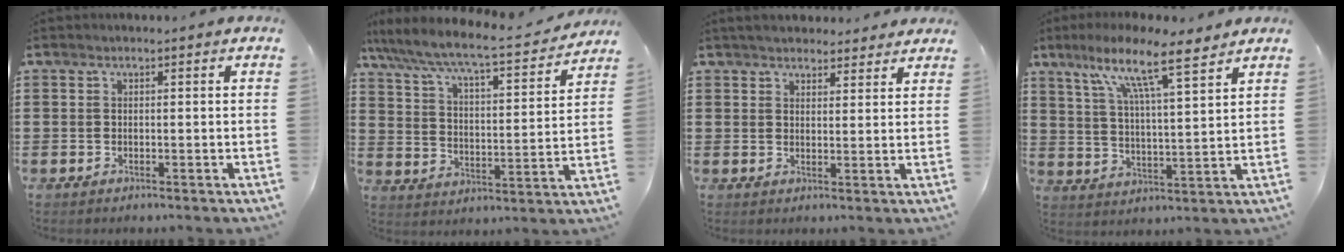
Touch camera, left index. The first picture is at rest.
{"total": 6.6, "force": [5.9, 0.2, 2.9], "torque": [-0.086, -0.044, 0.093]}
{"total": 3.4, "force": [3.2, 0.8, 0.6], "torque": [-0.020, -0.004, 0.060]}
{"total": 10.9, "force": [8.0, 1.4, 7.2], "torque": [-0.146, -0.036, 0.134]}